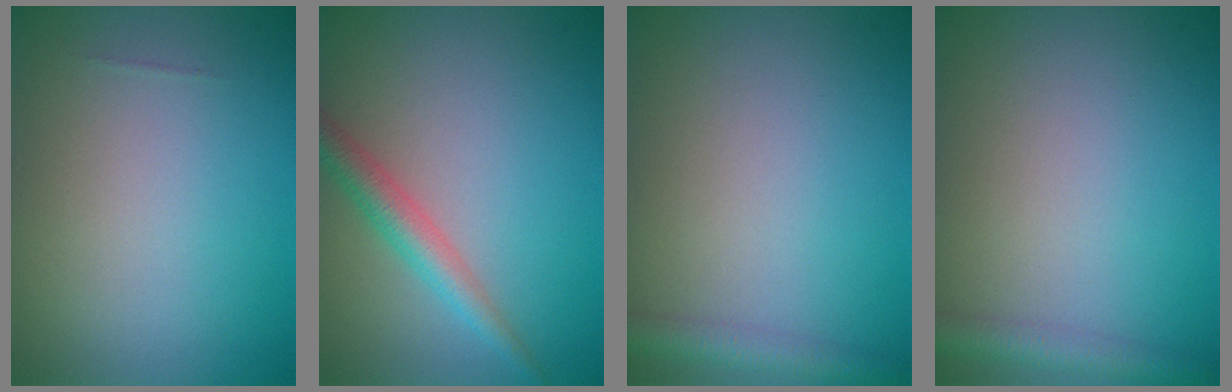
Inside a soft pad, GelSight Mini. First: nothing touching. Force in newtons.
{"total": 2.7, "press": 2.7, "slide": 0.1}
{"total": 2.5, "press": 2.5, "slide": 0.1}
{"total": 2.5, "press": 2.5, "slide": 0.1}